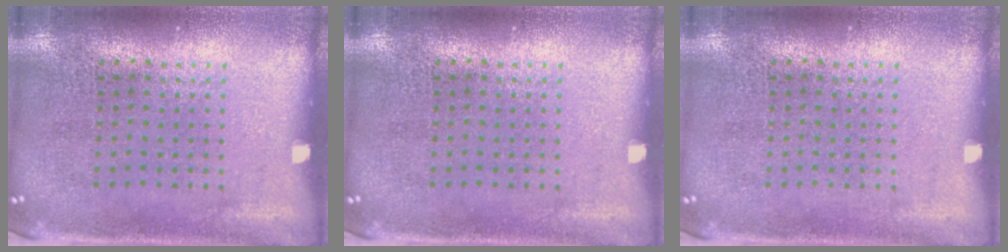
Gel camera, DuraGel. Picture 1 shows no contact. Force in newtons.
{"total": 0.0}
{"total": 0.0}